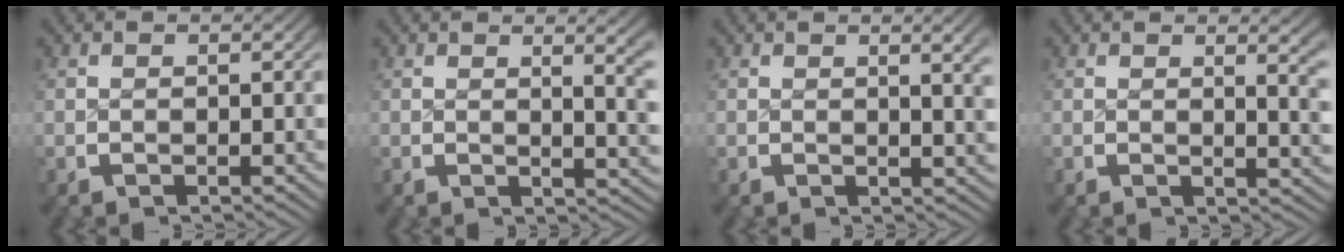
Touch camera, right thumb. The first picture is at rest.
{"total": 3.5, "force": [0.9, 0.7, 3.3], "torque": [-0.032, -0.005, 0.015]}
{"total": 2.2, "force": [0.6, 0.2, 2.1], "torque": [-0.026, -0.002, 0.011]}
{"total": 2.8, "force": [1.0, 0.5, 2.5], "torque": [-0.025, -0.006, 0.014]}